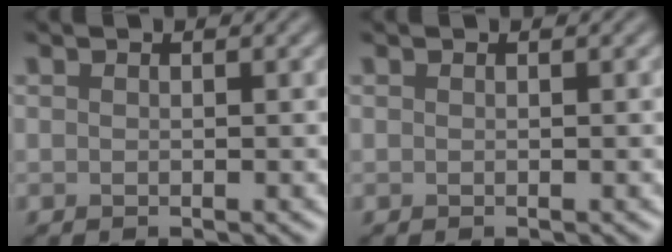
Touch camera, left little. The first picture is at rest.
{"total": 0.0}